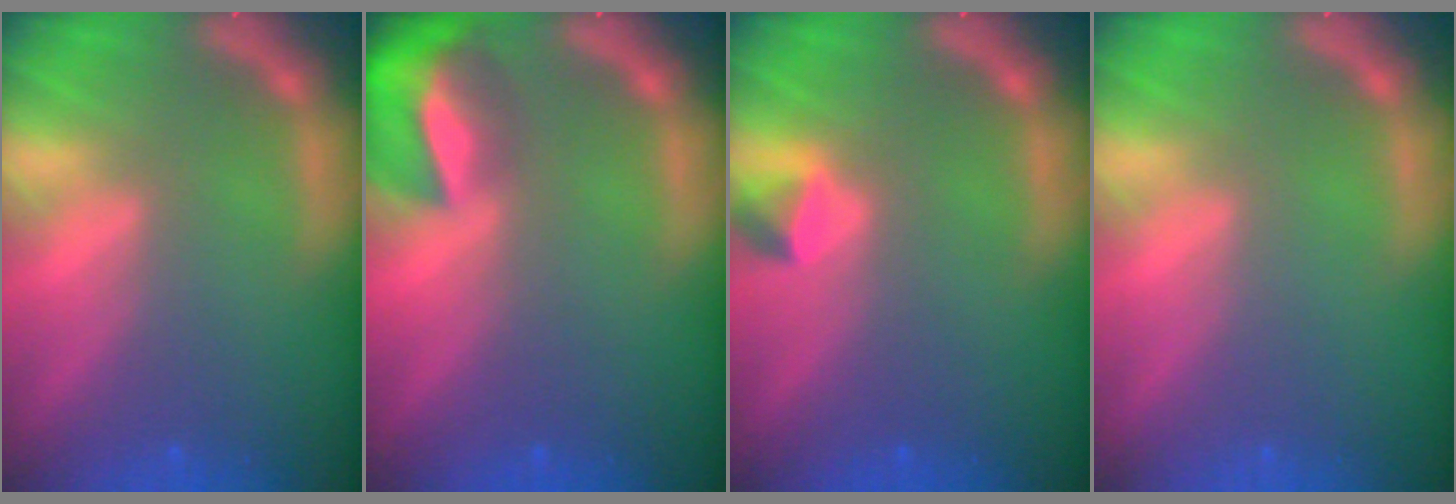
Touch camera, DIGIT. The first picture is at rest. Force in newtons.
{"total": 7.4}
{"total": 1.4}
{"total": 0.0}